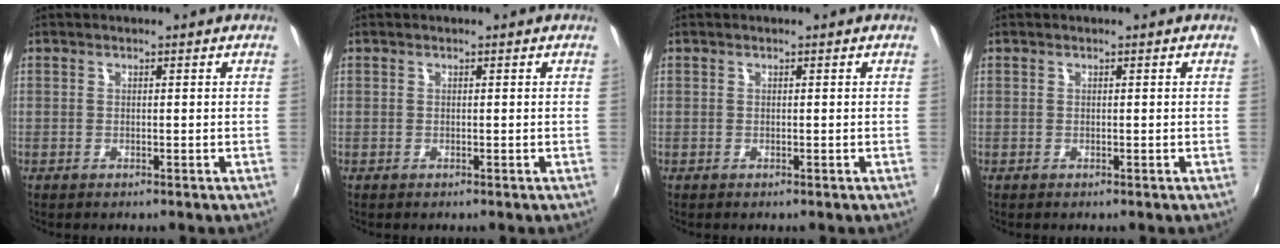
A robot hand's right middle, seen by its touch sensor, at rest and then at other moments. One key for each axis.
{"total": 0.0}
{"total": 0.0}
{"total": 0.0}